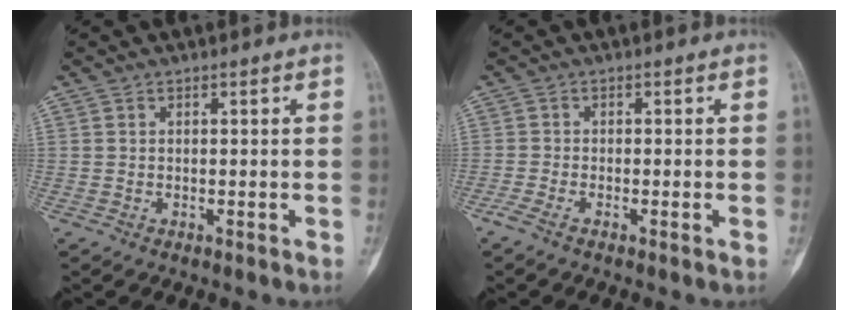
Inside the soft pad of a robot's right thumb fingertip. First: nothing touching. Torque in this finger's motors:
{"motor_torque": [1.22, -0.97, 1.35, -1.02, 0.28]}